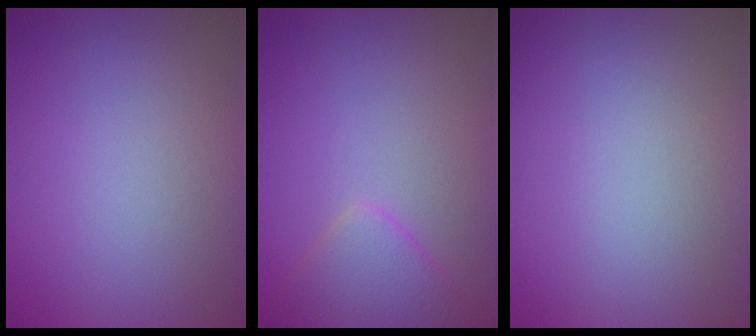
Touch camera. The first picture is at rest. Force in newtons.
{"total": 2.9, "press": 2.9, "slide": 0.0}
{"total": 0.0}